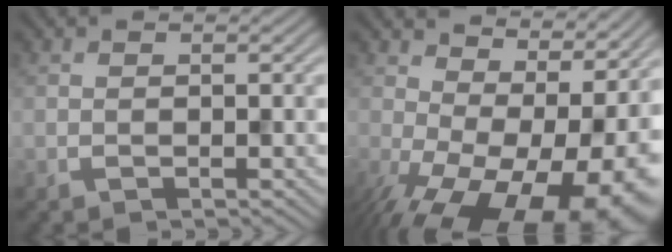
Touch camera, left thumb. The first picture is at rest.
{"total": 18.0, "force": [-3.0, 10.7, 14.2], "torque": [-0.175, -0.025, -0.009]}